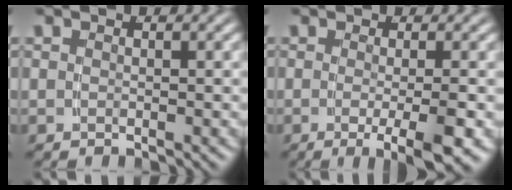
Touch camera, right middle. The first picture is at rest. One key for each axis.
{"total": 5.4, "fx": -3.2, "fy": 0.4, "fz": 4.4, "tx": -0.058, "ty": -0.019, "tz": -0.041}